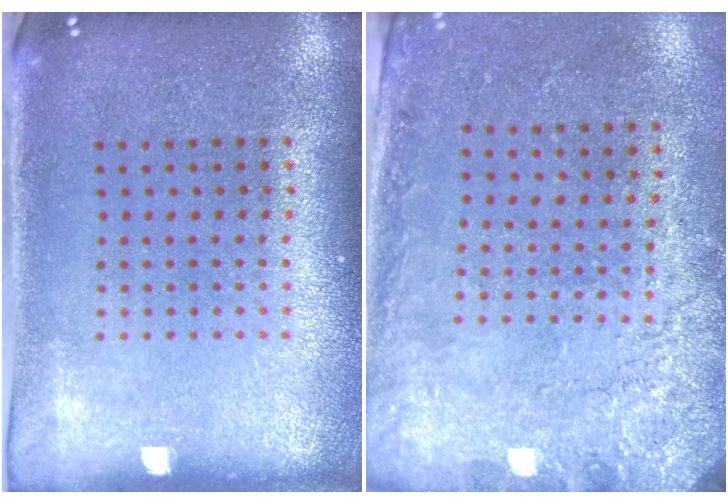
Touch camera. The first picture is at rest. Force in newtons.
{"total": 2.7, "press": 2.0, "slide": 1.8}